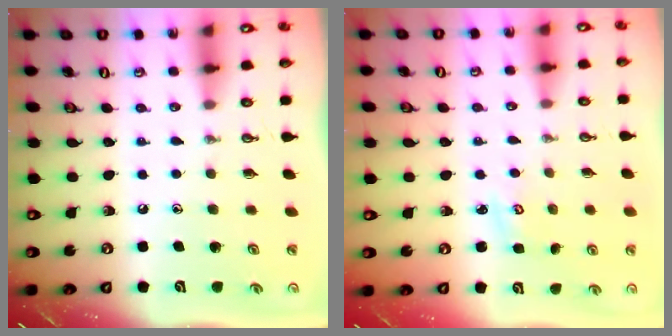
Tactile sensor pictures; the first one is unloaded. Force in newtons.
{"total": 2.8, "press": 2.8, "slide": 0.3}